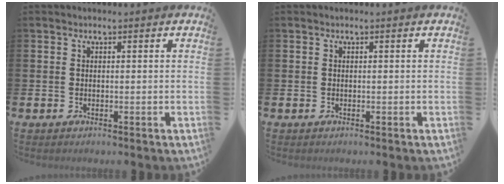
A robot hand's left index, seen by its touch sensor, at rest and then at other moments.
{"total": 0.0}